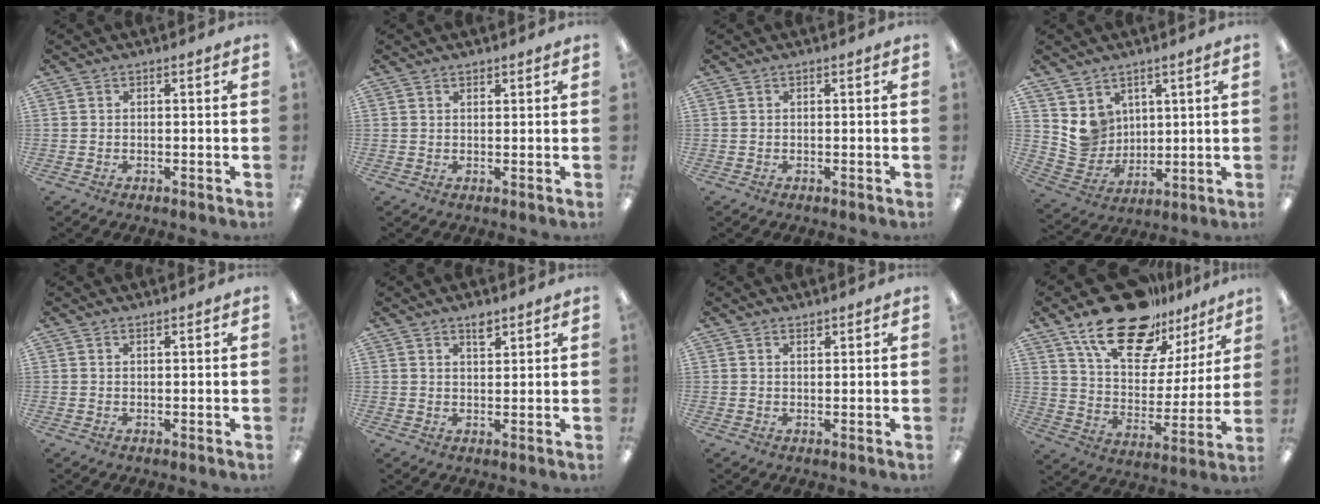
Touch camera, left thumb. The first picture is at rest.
{"total": 1.1, "force": [1.0, 0.5, 0.1], "torque": [-0.002, 0.000, 0.018]}
{"total": 0.0}
{"total": 8.0, "force": [4.8, 6.4, 0.3], "torque": [-0.032, -0.030, 0.101]}
{"total": 0.6, "force": [0.6, 0.1, 0.1], "torque": [-0.004, 0.001, 0.011]}
{"total": 3.5, "force": [2.5, 1.6, 1.8], "torque": [-0.014, -0.011, 0.041]}
{"total": 1.2, "force": [1.2, 0.4, 0.2], "torque": [-0.004, -0.001, 0.022]}
{"total": 20.9, "force": [15.4, 9.7, 10.3], "torque": [-0.181, -0.096, 0.271]}